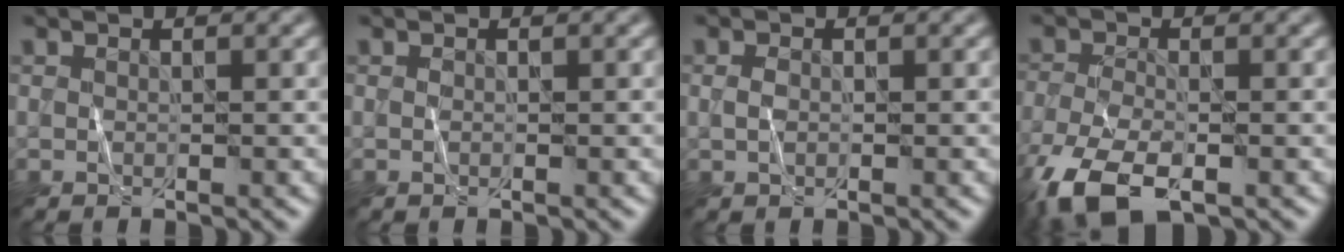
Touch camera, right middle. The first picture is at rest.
{"total": 0.0}
{"total": 0.8, "force": [0.2, 0.6, 0.6], "torque": [-0.016, 0.001, 0.003]}
{"total": 7.1, "force": [-4.2, 3.0, 4.8], "torque": [-0.109, -0.020, -0.087]}